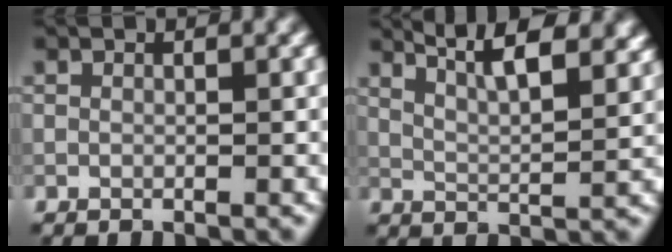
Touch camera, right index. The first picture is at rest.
{"total": 10.5, "force": [7.3, 3.7, 6.6], "torque": [-0.072, 0.037, 0.076]}